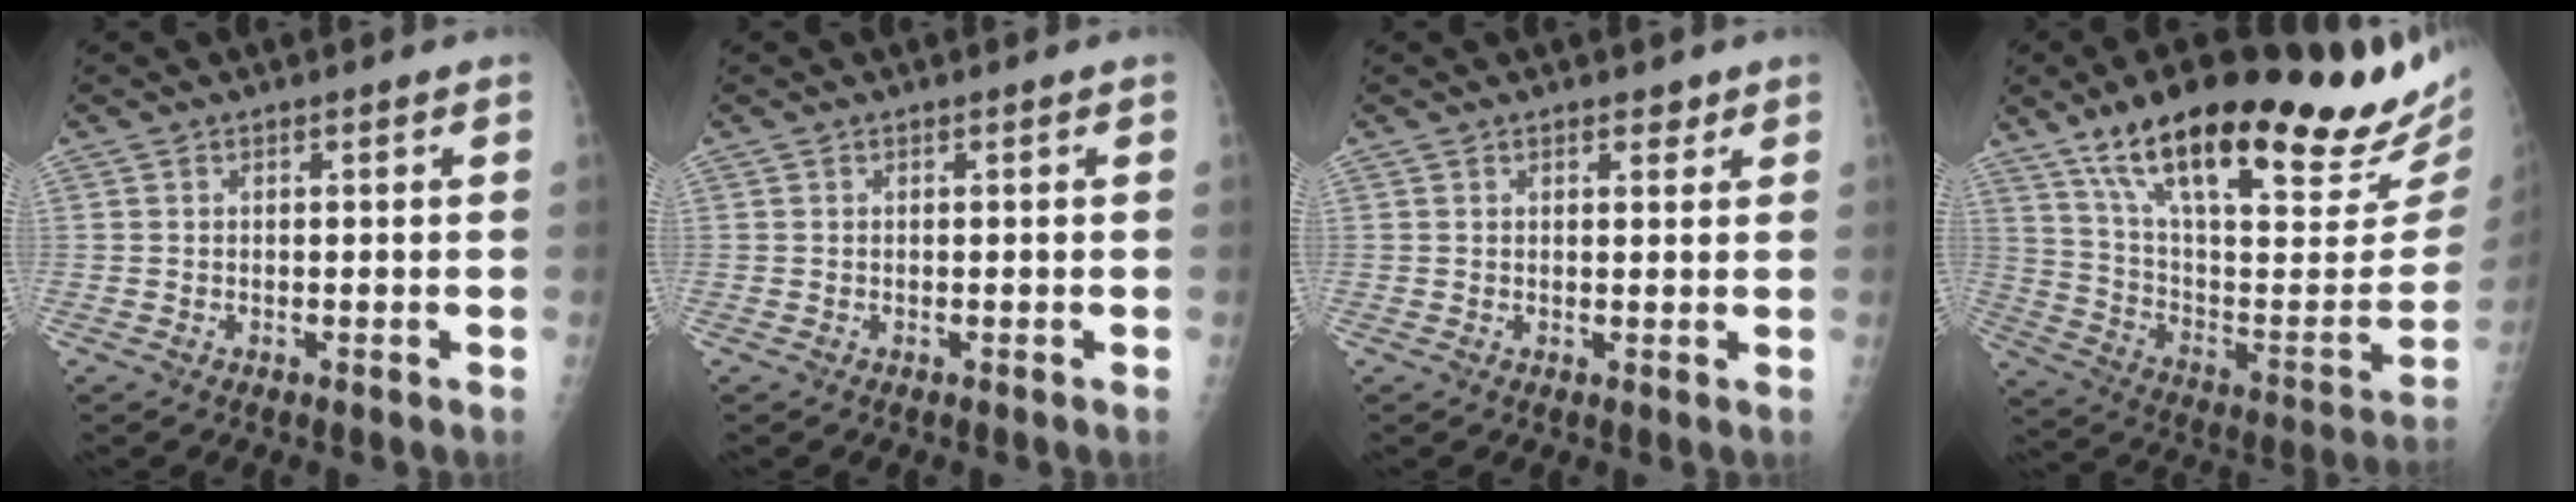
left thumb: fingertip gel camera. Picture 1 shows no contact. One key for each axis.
{"total": 0.0}
{"total": 2.1, "fx": 1.4, "fy": 1.0, "fz": 1.1, "tx": -0.003, "ty": -0.007, "tz": 0.018}
{"total": 33.3, "fx": 22.4, "fy": 7.2, "fz": 23.5, "tx": -0.323, "ty": -0.062, "tz": 0.353}